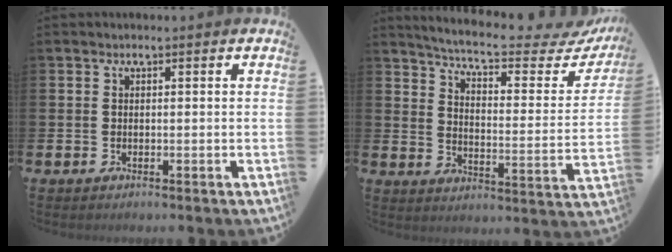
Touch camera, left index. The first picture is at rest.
{"total": 6.8, "force": [6.0, 0.5, 3.1], "torque": [-0.073, -0.048, 0.094]}